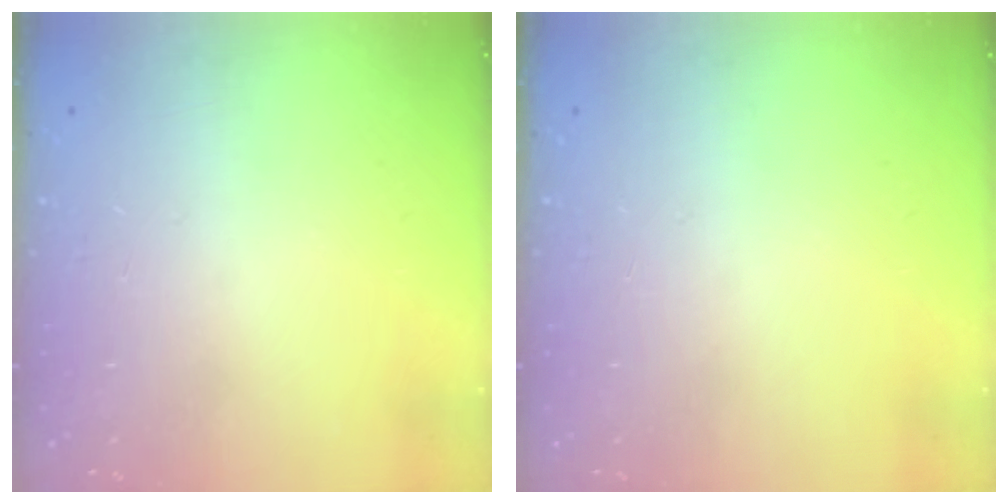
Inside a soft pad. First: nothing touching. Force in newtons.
{"total": 0.0}